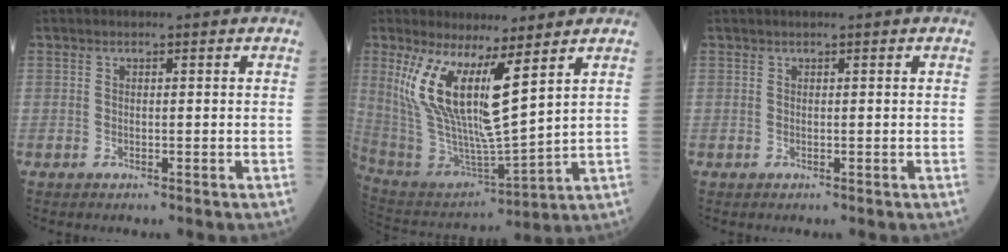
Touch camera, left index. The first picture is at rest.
{"total": 14.0, "force": [6.3, 1.9, 12.3], "torque": [-0.265, -0.013, 0.132]}
{"total": 1.3, "force": [1.1, -0.2, 0.6], "torque": [-0.007, 0.014, 0.021]}